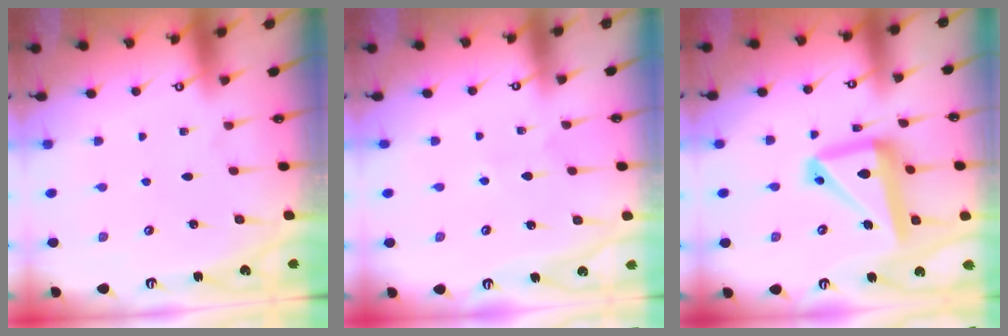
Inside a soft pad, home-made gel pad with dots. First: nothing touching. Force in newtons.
{"total": 5.9, "press": 5.8, "slide": 0.6}
{"total": 17.3, "press": 17.2, "slide": 2.0}